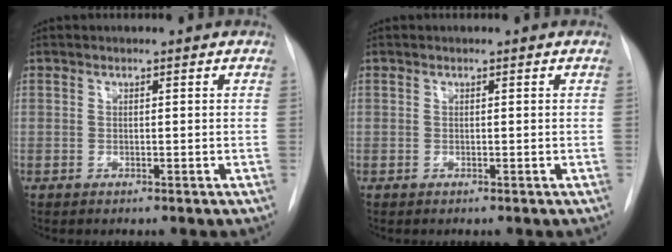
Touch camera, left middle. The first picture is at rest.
{"total": 0.0}